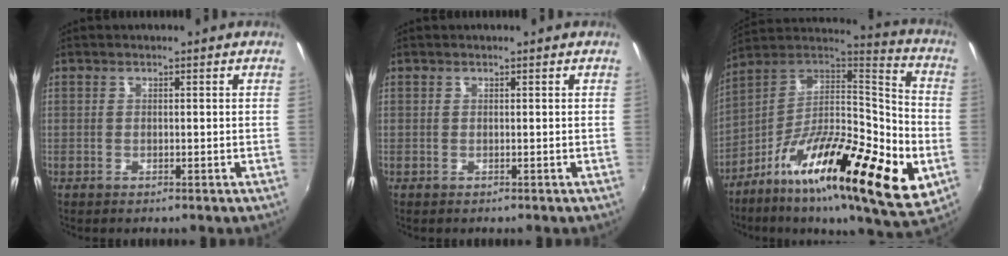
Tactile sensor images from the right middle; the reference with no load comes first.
{"total": 0.0}
{"total": 28.8, "force": [-10.3, 8.5, 25.5], "torque": [-0.419, -0.034, -0.185]}